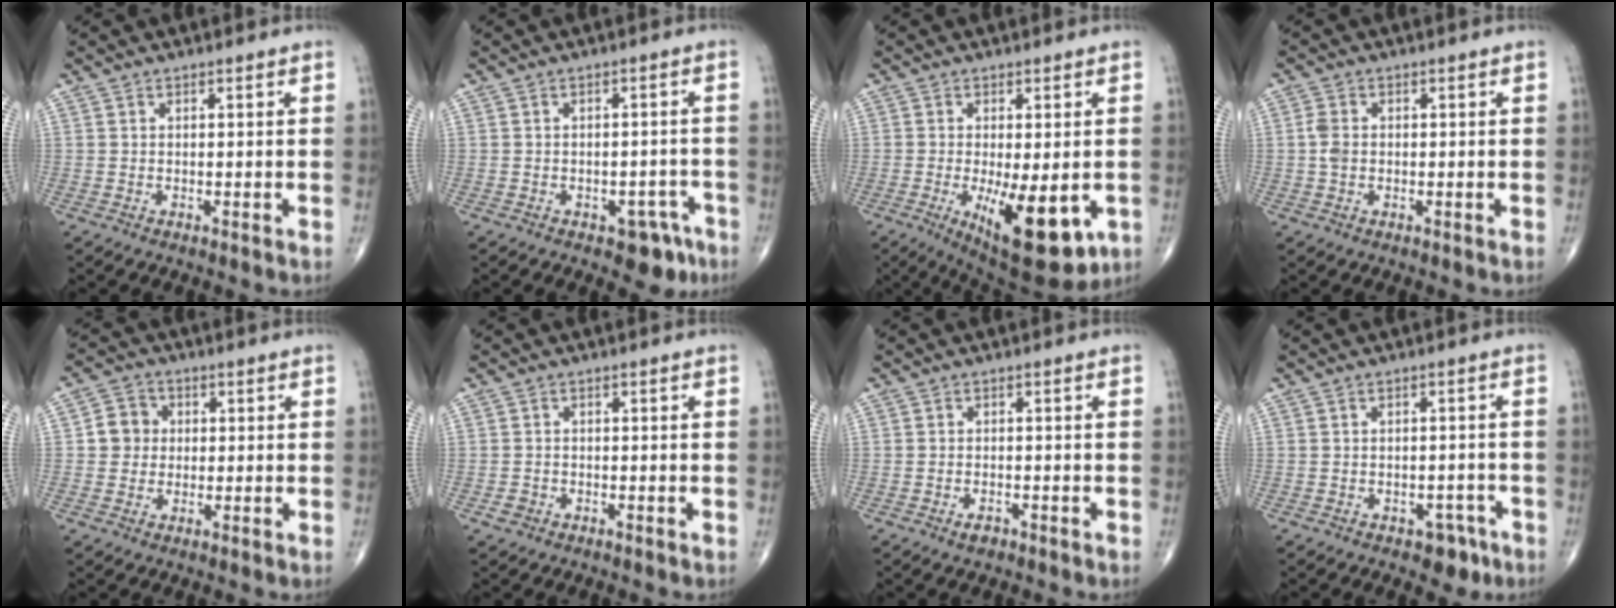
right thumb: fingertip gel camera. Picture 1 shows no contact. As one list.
[{"total": 5.3, "force": [-3.2, 3.0, 3.0], "torque": [-0.015, 0.025, -0.037]}, {"total": 14.0, "force": [-3.9, 5.3, 12.3], "torque": [-0.178, -0.022, -0.044]}, {"total": 2.5, "force": [-0.1, 1.8, 1.8], "torque": [-0.042, 0.004, -0.005]}, {"total": 5.2, "force": [0.4, 4.8, 1.8], "torque": [-0.007, 0.008, -0.001]}, {"total": 1.4, "force": [-0.7, 1.1, 0.4], "torque": [-0.007, 0.007, -0.015]}, {"total": 1.7, "force": [-1.2, 0.9, 1.0], "torque": [-0.017, 0.004, -0.019]}, {"total": 4.1, "force": [-2.5, 2.6, 2.1], "torque": [-0.008, 0.018, -0.029]}]